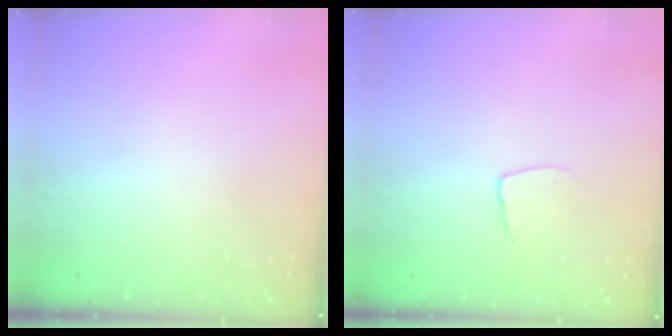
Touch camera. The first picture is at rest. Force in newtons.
{"total": 5.2, "press": 5.2, "slide": 0.4}